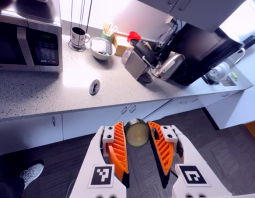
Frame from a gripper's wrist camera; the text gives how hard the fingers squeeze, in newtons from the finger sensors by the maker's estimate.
{"total": 8.3, "left": 7.8, "right": 8.8}